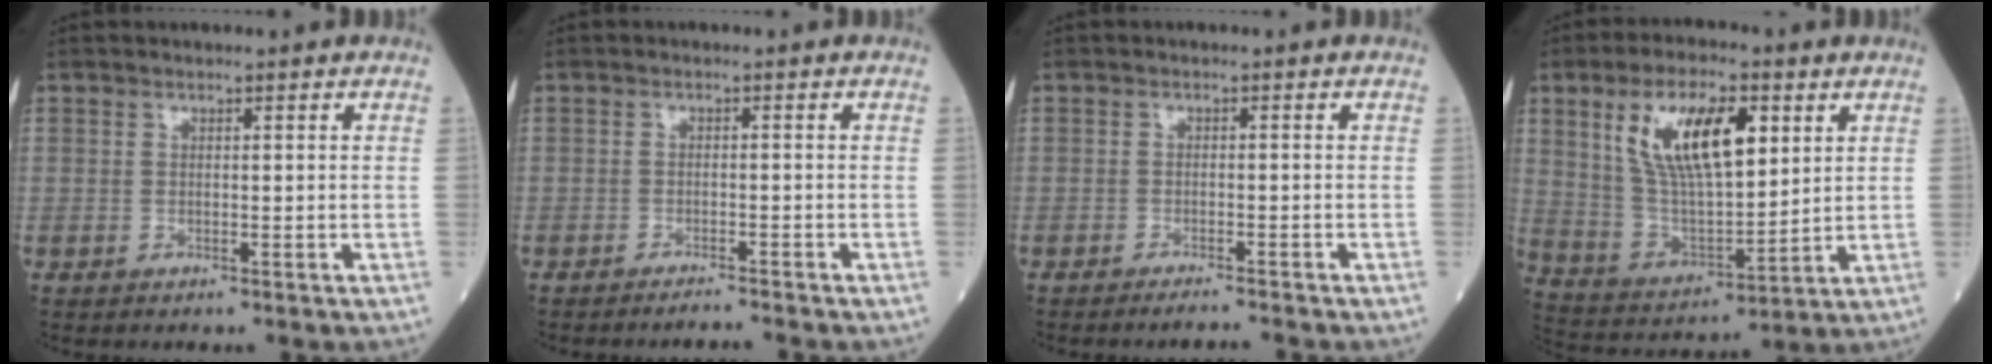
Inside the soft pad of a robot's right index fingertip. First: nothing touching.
{"total": 2.3, "force": [-2.1, -0.8, 0.2], "torque": [-0.005, -0.008, -0.031]}
{"total": 2.6, "force": [-2.5, -0.6, 0.8], "torque": [-0.012, -0.008, -0.036]}
{"total": 15.0, "force": [6.0, 5.4, 12.7], "torque": [-0.250, 0.012, 0.117]}